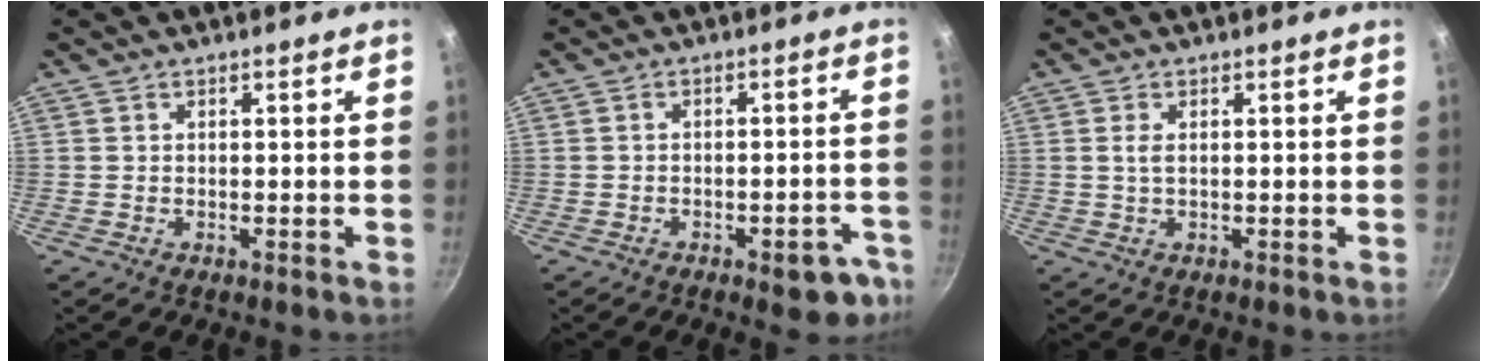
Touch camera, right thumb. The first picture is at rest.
{"total": 7.5, "force": [-4.1, 3.4, 5.2], "torque": [-0.028, 0.034, -0.040]}
{"total": 1.6, "force": [0.3, 0.7, 1.4], "torque": [-0.029, 0.000, 0.006]}